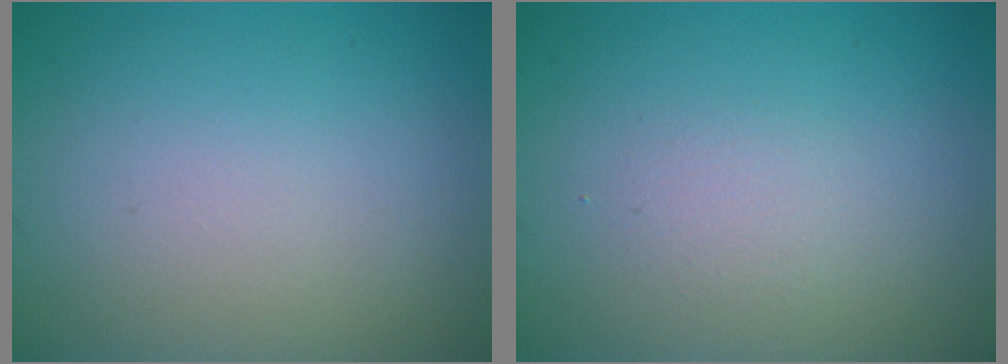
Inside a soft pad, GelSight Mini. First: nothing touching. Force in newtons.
{"total": 1.2, "press": 1.2, "slide": 0.0}